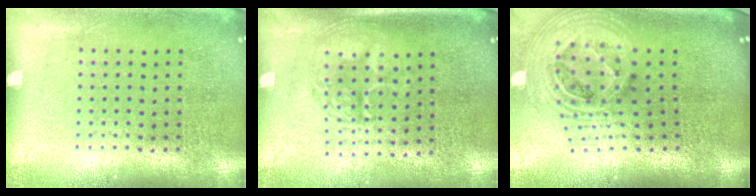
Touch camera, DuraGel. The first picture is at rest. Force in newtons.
{"total": 1.6, "press": 1.4, "slide": 0.8}
{"total": 2.5, "press": 1.8, "slide": 1.8}